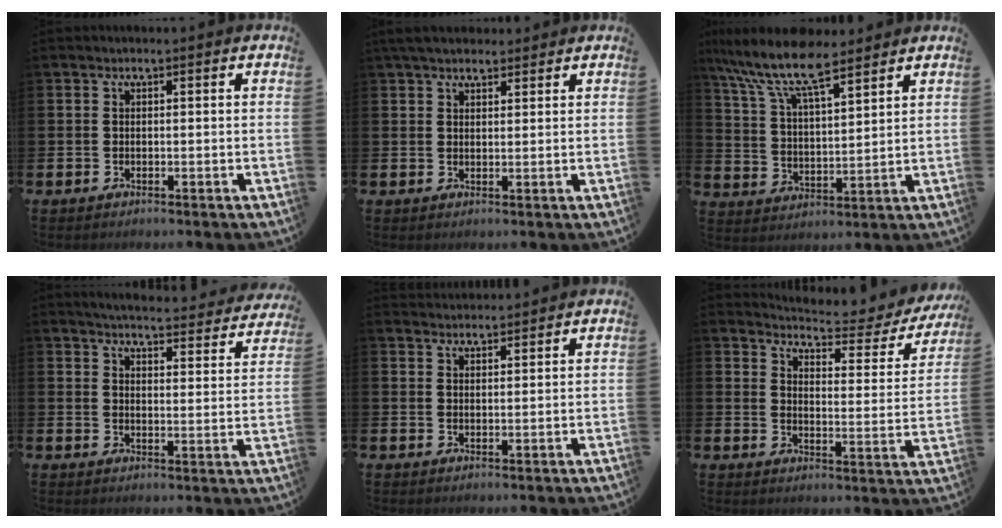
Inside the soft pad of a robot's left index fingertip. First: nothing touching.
{"total": 4.1, "force": [3.6, 1.5, 1.3], "torque": [-0.033, -0.005, 0.067]}
{"total": 10.3, "force": [8.5, 2.7, 5.1], "torque": [-0.125, -0.035, 0.151]}
{"total": 4.7, "force": [4.6, 0.4, 0.8], "torque": [-0.033, -0.039, 0.077]}
{"total": 2.6, "force": [2.6, 0.3, -0.2], "torque": [-0.002, -0.013, 0.048]}
{"total": 4.7, "force": [4.4, 0.6, 1.5], "torque": [-0.049, -0.037, 0.069]}